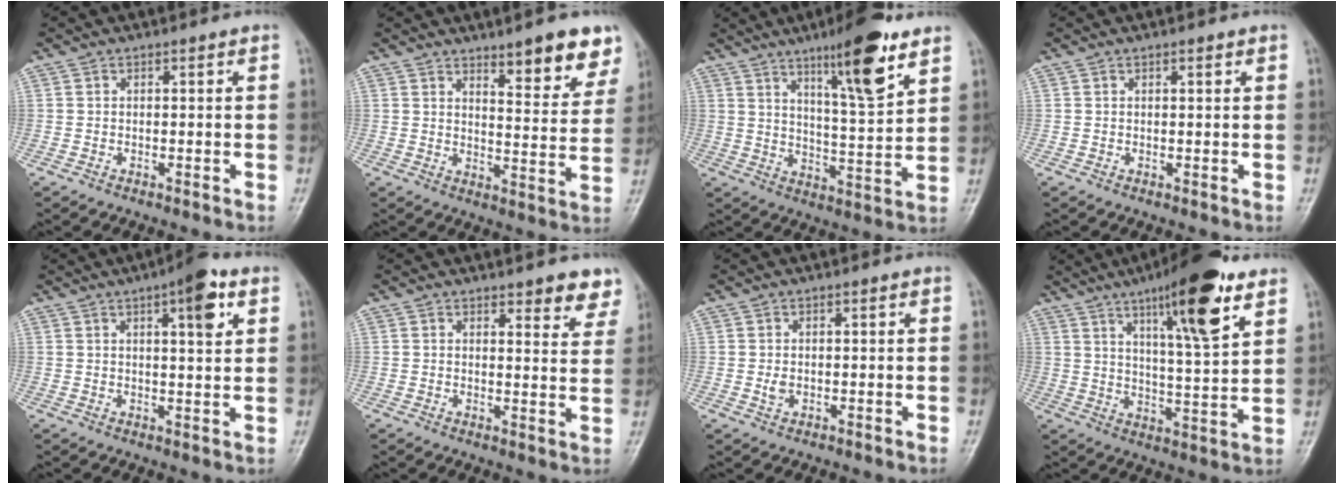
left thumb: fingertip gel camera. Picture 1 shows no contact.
{"total": 10.9, "force": [7.5, 3.1, 7.2], "torque": [-0.059, -0.047, 0.103]}
{"total": 13.9, "force": [8.4, 2.5, 10.7], "torque": [-0.153, -0.051, 0.133]}
{"total": 0.9, "force": [0.5, 0.3, 0.8], "torque": [-0.012, 0.000, 0.007]}
{"total": 8.0, "force": [3.6, 2.2, 6.8], "torque": [-0.085, -0.010, 0.047]}
{"total": 6.6, "force": [5.2, 2.3, 3.3], "torque": [-0.006, -0.028, 0.051]}
{"total": 1.8, "force": [0.1, 1.2, 1.4], "torque": [-0.021, 0.000, 0.003]}
{"total": 16.6, "force": [9.6, 3.2, 13.2], "torque": [-0.190, -0.046, 0.151]}